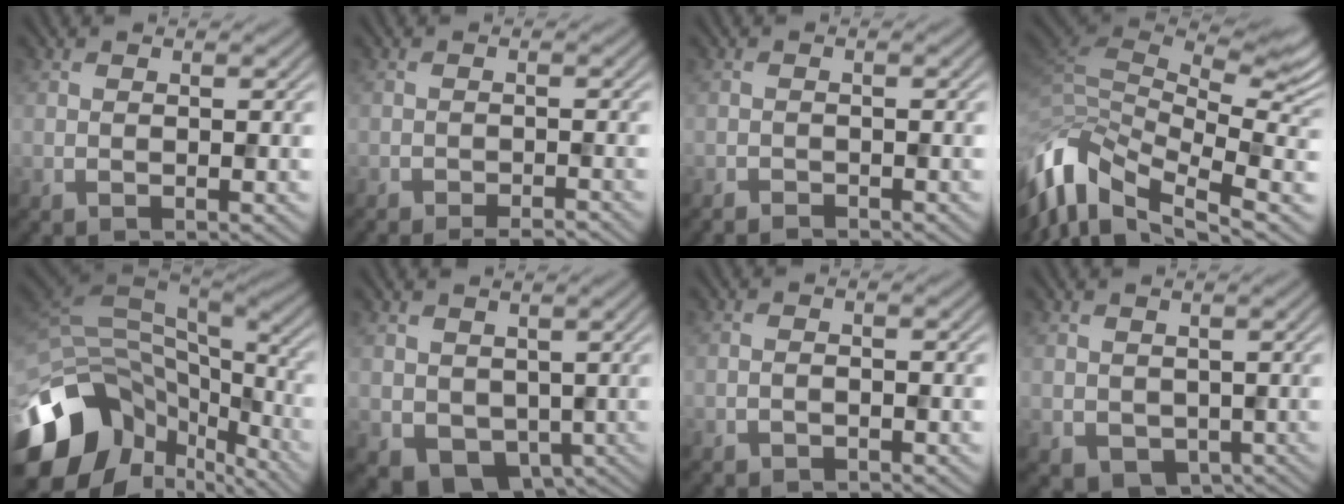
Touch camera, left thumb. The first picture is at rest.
{"total": 2.3, "force": [-2.0, 0.3, 1.1], "torque": [0.000, 0.004, -0.036]}
{"total": 1.1, "force": [-1.1, 0.1, -0.2], "torque": [0.016, -0.001, -0.019]}
{"total": 12.8, "force": [-2.6, 6.9, 10.5], "torque": [-0.266, -0.022, -0.026]}
{"total": 16.3, "force": [-7.9, 10.5, 9.7], "torque": [-0.244, -0.051, -0.104]}
{"total": 4.6, "force": [-0.4, 4.0, 2.2], "torque": [-0.048, -0.031, 0.006]}
{"total": 0.8, "force": [-0.7, 0.1, -0.1], "torque": [0.008, 0.001, -0.012]}
{"total": 2.3, "force": [-0.1, 2.2, 0.8], "torque": [-0.022, -0.019, 0.011]}